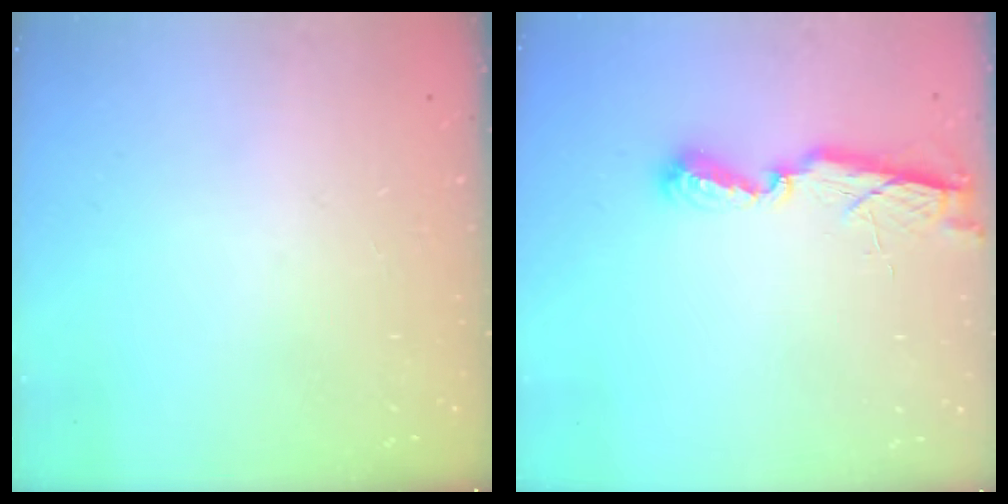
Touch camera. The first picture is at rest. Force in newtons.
{"total": 6.7, "press": 6.7, "slide": 0.5}